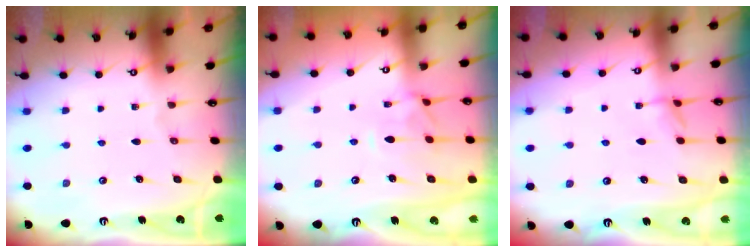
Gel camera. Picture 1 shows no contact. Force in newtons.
{"total": 1.8, "press": 1.5, "slide": 1.0}
{"total": 2.7, "press": 2.7, "slide": 0.5}